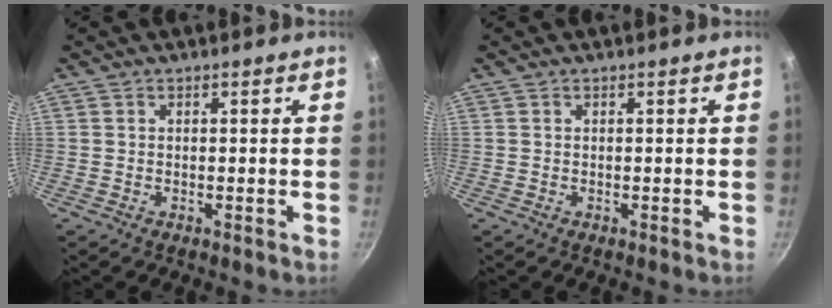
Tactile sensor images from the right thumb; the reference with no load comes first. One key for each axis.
{"total": 0.0}